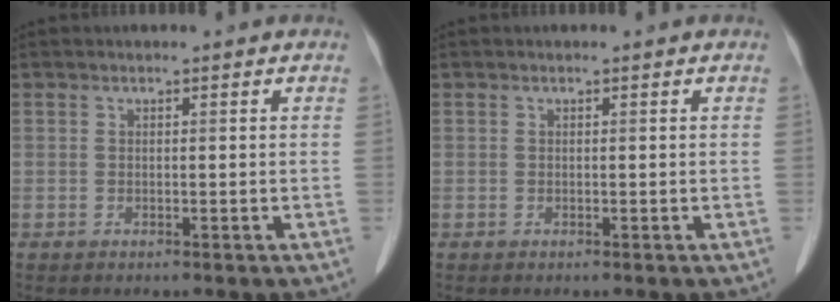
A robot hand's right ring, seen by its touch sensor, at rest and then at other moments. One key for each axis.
{"total": 0.0}